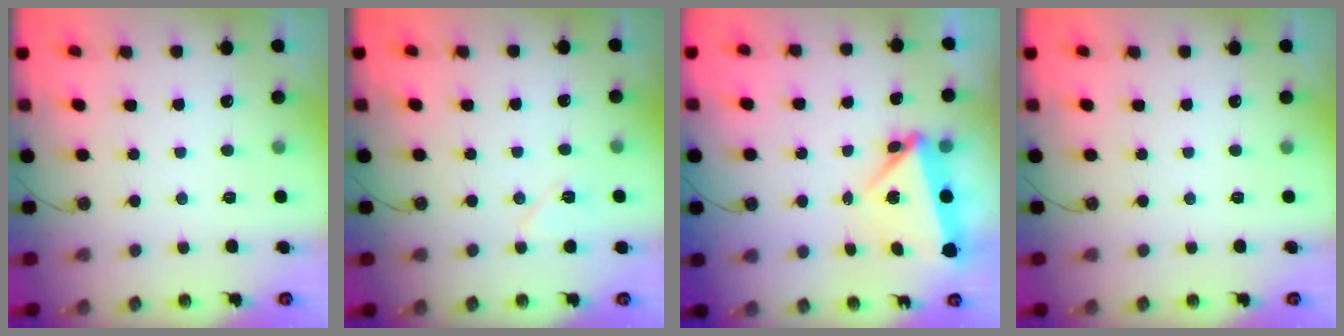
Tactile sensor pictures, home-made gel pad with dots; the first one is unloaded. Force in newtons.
{"total": 6.7, "press": 6.5, "slide": 1.6}
{"total": 9.3, "press": 4.9, "slide": 7.9}
{"total": 0.0}